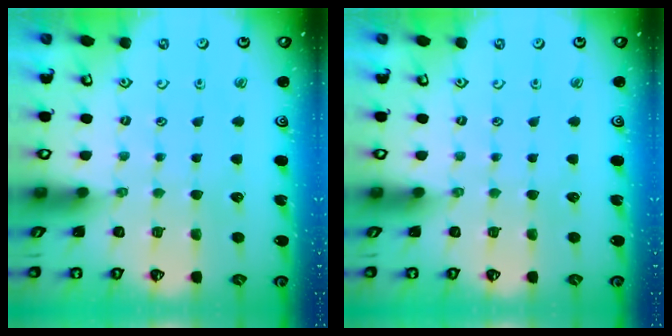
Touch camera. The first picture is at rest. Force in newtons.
{"total": 0.0}